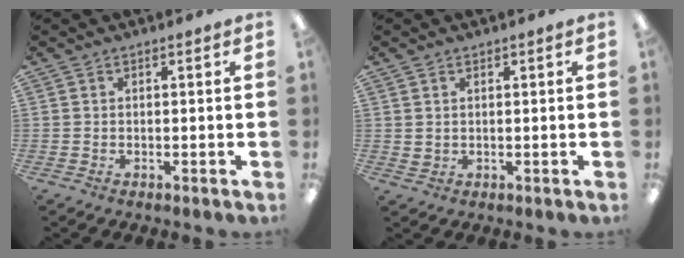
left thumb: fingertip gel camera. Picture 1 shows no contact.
{"total": 1.3, "force": [1.0, 0.9, 0.3], "torque": [-0.007, 0.002, 0.018]}